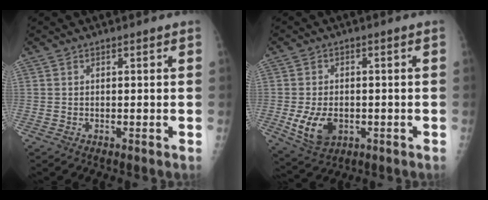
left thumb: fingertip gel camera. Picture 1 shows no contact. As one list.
[{"total": 8.1, "force": [-1.9, 5.4, 5.7], "torque": [-0.096, 0.001, -0.021]}]